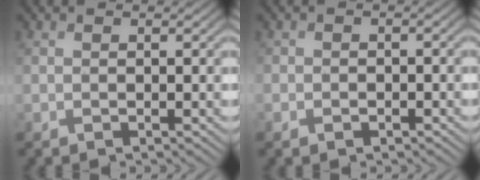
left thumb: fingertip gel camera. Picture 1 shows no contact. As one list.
[{"total": 1.1, "force": [-0.7, 0.8, 0.2], "torque": [0.000, -0.005, -0.012]}]